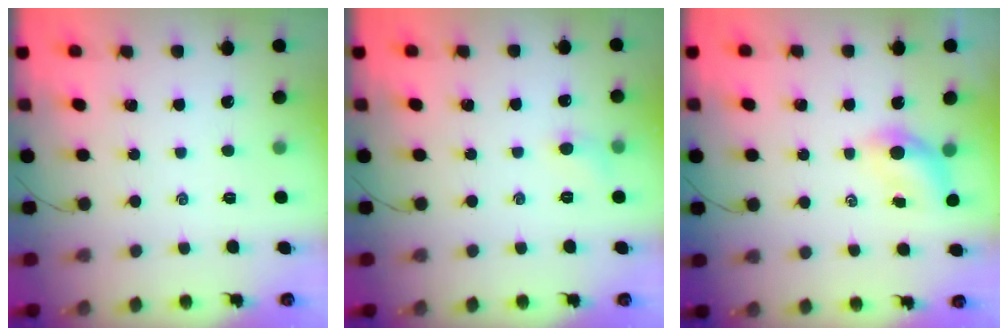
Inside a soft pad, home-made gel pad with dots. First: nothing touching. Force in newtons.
{"total": 5.1, "press": 4.9, "slide": 1.4}
{"total": 4.6, "press": 4.5, "slide": 0.9}